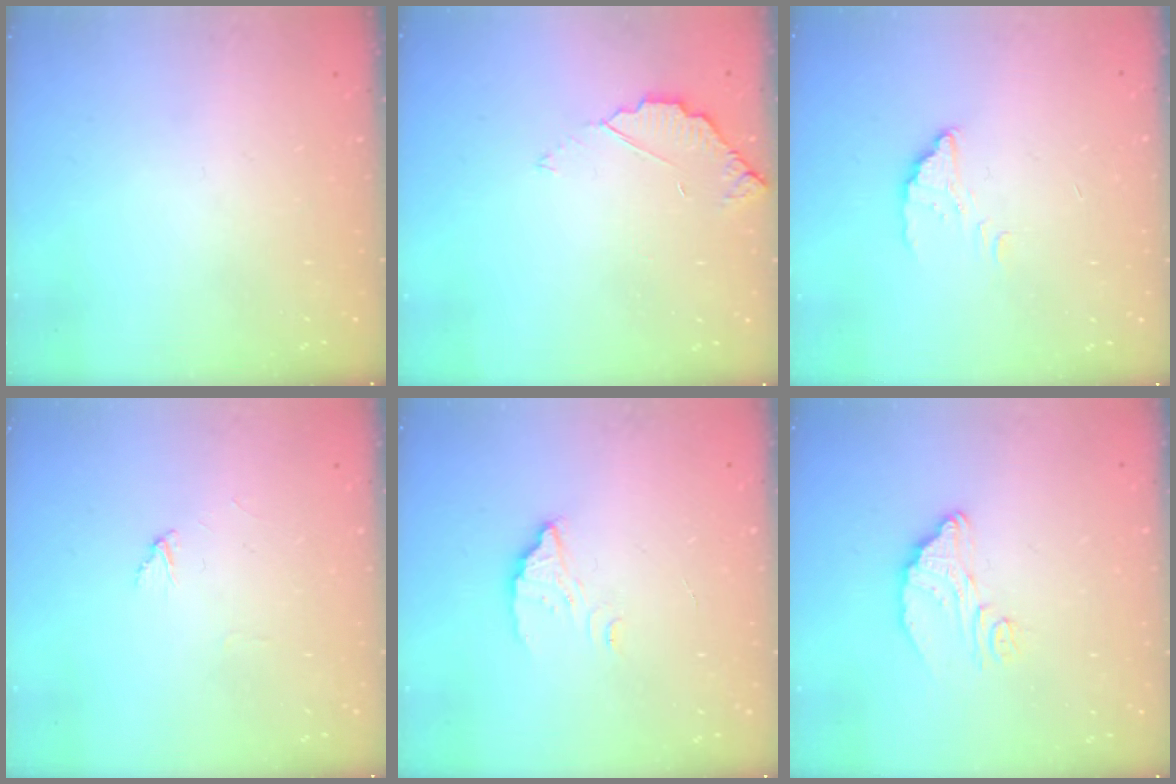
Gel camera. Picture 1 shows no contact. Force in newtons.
{"total": 3.4, "press": 3.4, "slide": 0.3}
{"total": 2.2, "press": 2.2, "slide": 0.2}
{"total": 2.6, "press": 2.6, "slide": 0.2}
{"total": 2.9, "press": 2.9, "slide": 0.1}
{"total": 8.0, "press": 8.0, "slide": 0.4}